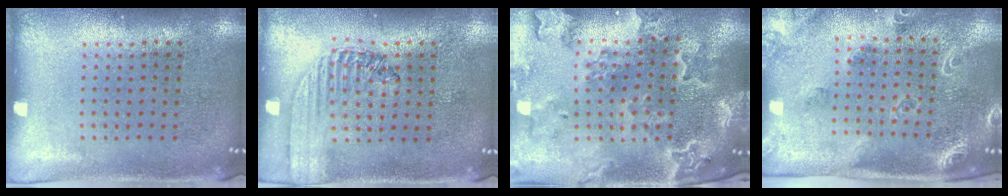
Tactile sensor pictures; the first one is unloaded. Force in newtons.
{"total": 1.5, "press": 1.3, "slide": 0.7}
{"total": 2.7, "press": 2.5, "slide": 0.9}
{"total": 1.9, "press": 1.8, "slide": 0.3}